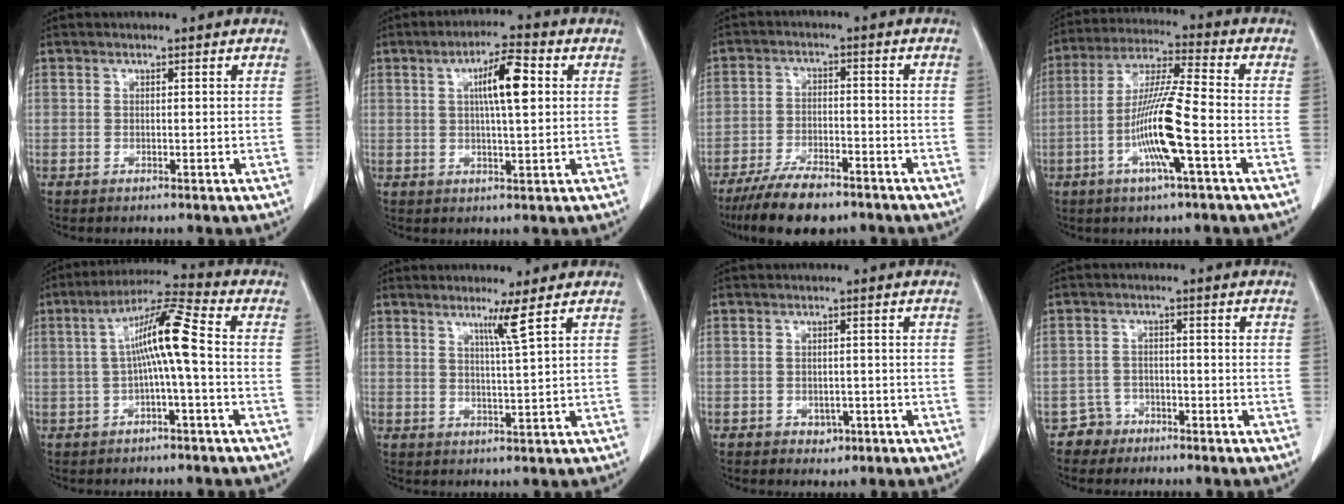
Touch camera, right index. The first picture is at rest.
{"total": 7.3, "force": [1.9, 1.0, 7.0], "torque": [-0.120, 0.010, 0.029]}
{"total": 9.6, "force": [-7.5, 2.9, 5.2], "torque": [-0.091, -0.016, -0.130]}
{"total": 11.8, "force": [-3.5, 0.2, 11.2], "torque": [-0.222, -0.004, -0.073]}
{"total": 8.8, "force": [-0.1, 0.0, 8.8], "torque": [-0.158, 0.025, -0.007]}
{"total": 3.4, "force": [2.0, -1.4, 2.4], "torque": [-0.046, -0.014, 0.041]}
{"total": 2.3, "force": [-1.1, 1.8, 0.9], "torque": [-0.006, 0.005, -0.008]}
{"total": 3.2, "force": [-2.3, 2.2, -0.6], "torque": [0.014, 0.011, -0.042]}